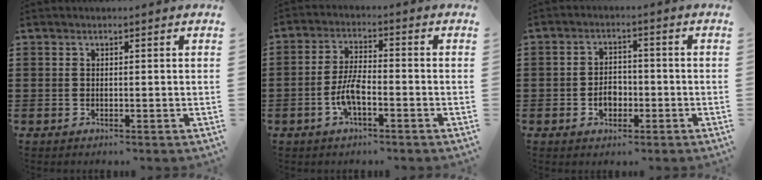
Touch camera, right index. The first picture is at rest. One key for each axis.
{"total": 5.4, "fx": -2.3, "fy": 1.8, "fz": 4.6, "tx": -0.113, "ty": -0.004, "tz": -0.051}
{"total": 3.8, "fx": -1.2, "fy": 2.6, "fz": 2.4, "tx": -0.039, "ty": 0.000, "tz": -0.025}